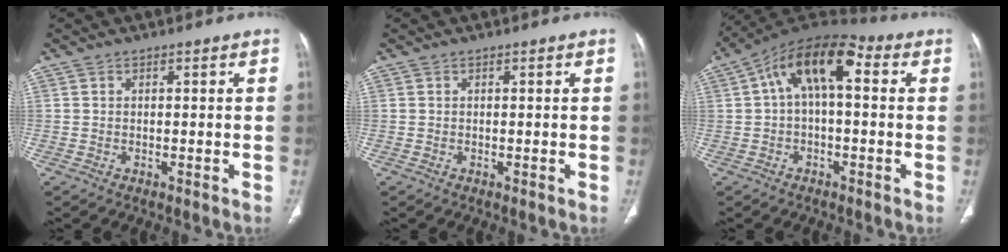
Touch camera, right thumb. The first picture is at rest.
{"total": 0.0}
{"total": 12.9, "force": [2.6, 6.4, 10.9], "torque": [-0.170, 0.040, 0.034]}